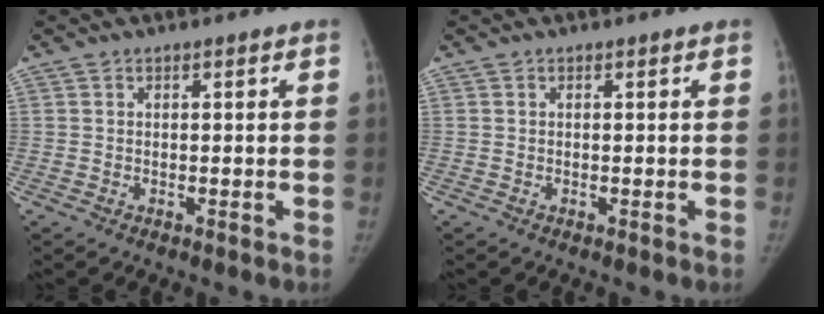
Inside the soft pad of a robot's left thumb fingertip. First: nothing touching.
{"total": 0.0}